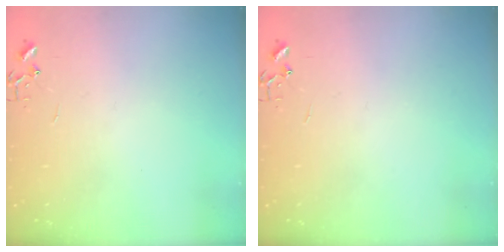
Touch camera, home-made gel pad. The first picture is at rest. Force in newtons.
{"total": 0.0}